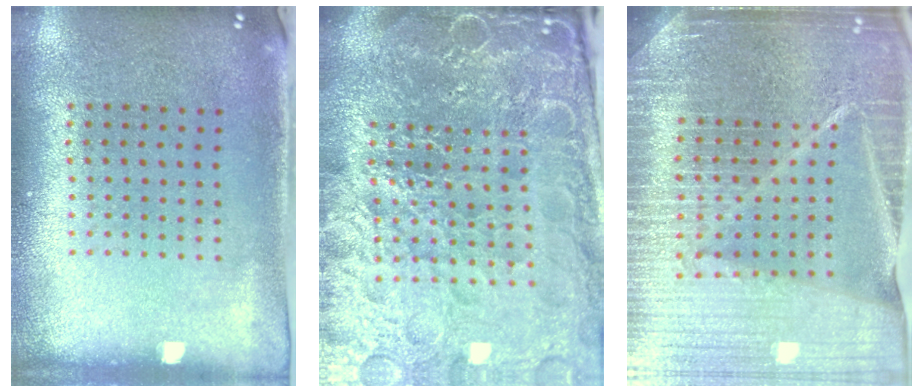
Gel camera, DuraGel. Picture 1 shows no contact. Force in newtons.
{"total": 6.7, "press": 5.9, "slide": 3.1}
{"total": 6.4, "press": 5.6, "slide": 3.2}